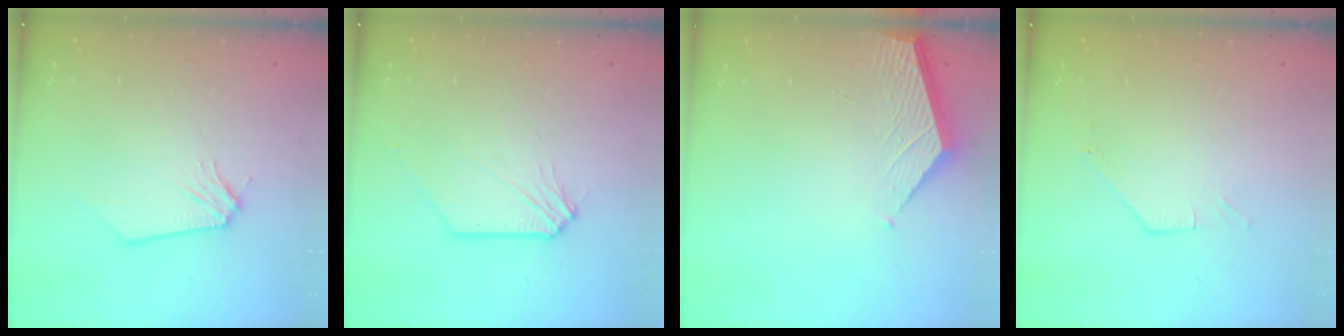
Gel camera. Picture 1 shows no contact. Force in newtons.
{"total": 1.8, "press": 1.8, "slide": 0.2}
{"total": 1.9, "press": 1.9, "slide": 0.2}
{"total": 1.3, "press": 1.3, "slide": 0.2}